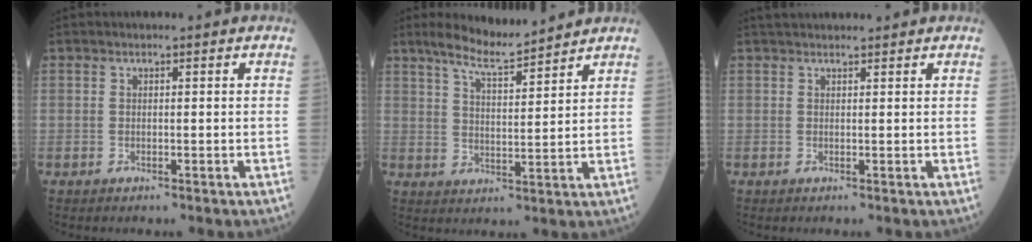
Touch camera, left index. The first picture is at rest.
{"total": 7.6, "force": [6.9, 0.4, 3.2], "torque": [-0.064, 0.004, 0.124]}
{"total": 4.4, "force": [4.0, 0.9, 1.4], "torque": [-0.013, 0.034, 0.060]}